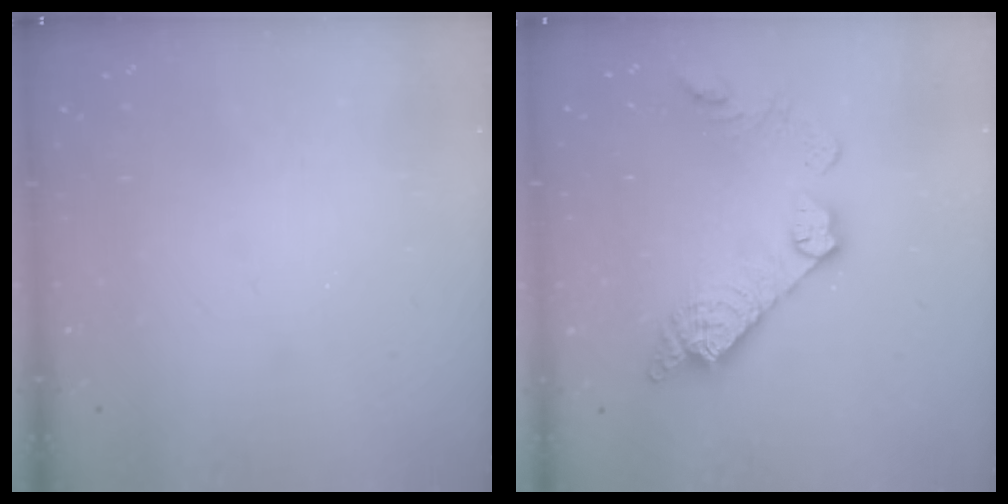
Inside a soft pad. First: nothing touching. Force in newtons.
{"total": 15.3, "press": 15.2, "slide": 1.1}